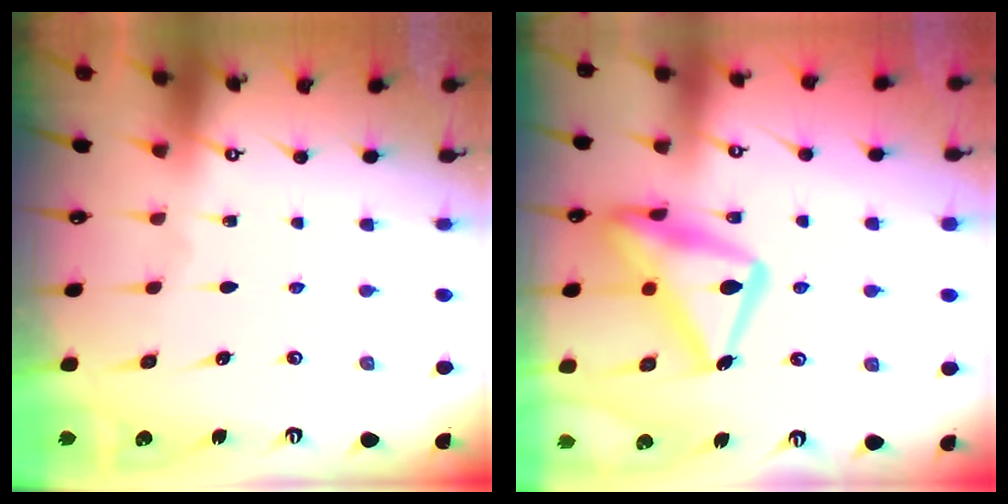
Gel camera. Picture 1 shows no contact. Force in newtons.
{"total": 21.7, "press": 21.7, "slide": 1.6}